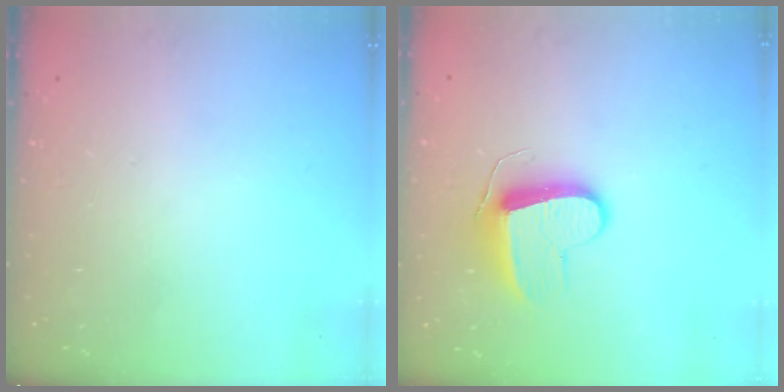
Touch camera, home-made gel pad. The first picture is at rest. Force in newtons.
{"total": 9.6, "press": 9.6, "slide": 0.2}